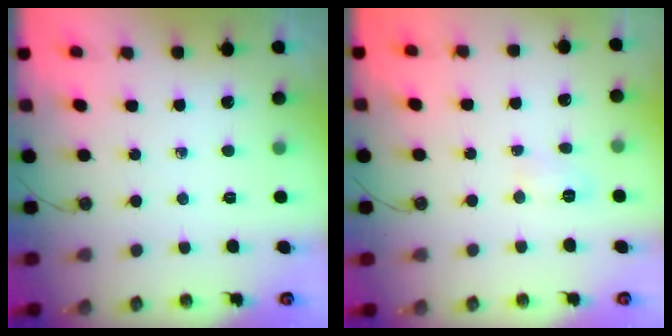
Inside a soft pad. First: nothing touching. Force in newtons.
{"total": 3.7, "press": 3.7, "slide": 0.4}